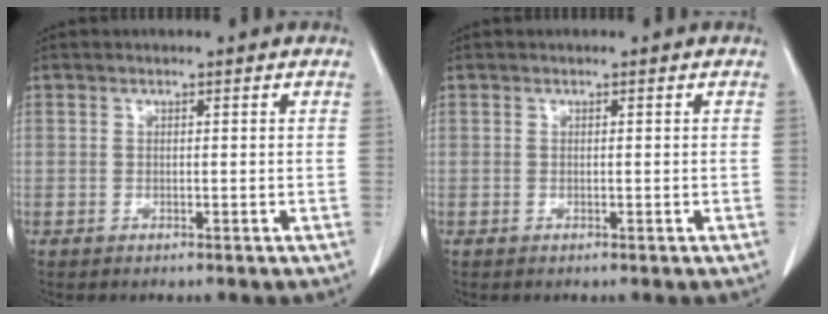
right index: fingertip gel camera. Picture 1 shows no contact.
{"total": 0.0}